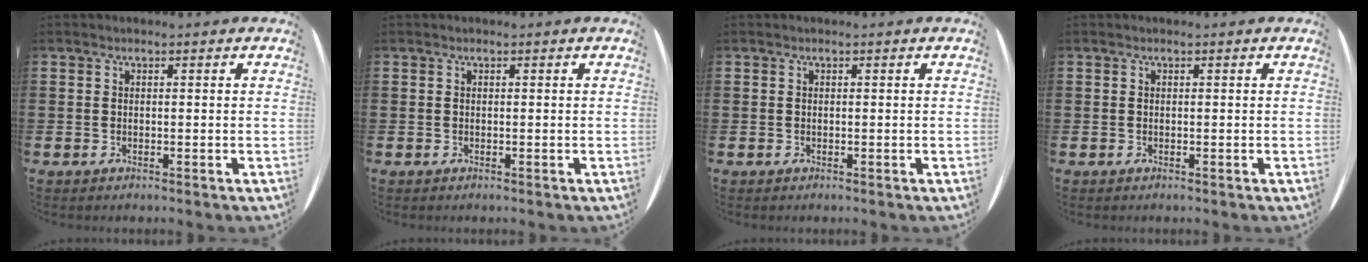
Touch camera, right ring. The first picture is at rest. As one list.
[{"total": 0.0}, {"total": 0.0}, {"total": 0.0}]